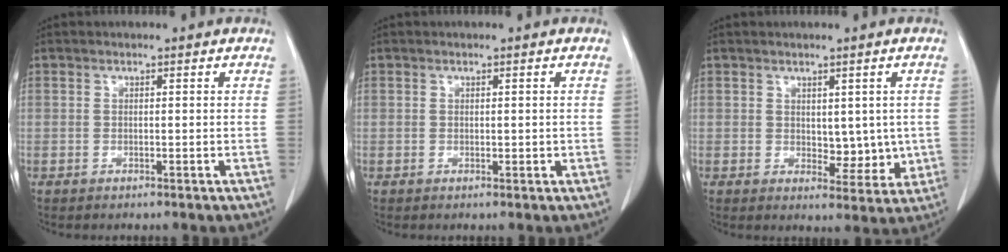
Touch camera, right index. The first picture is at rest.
{"total": 1.4, "force": [-0.1, 0.9, 1.1], "torque": [-0.011, 0.000, 0.003]}
{"total": 5.7, "force": [0.4, 3.4, 4.6], "torque": [-0.045, -0.007, 0.018]}